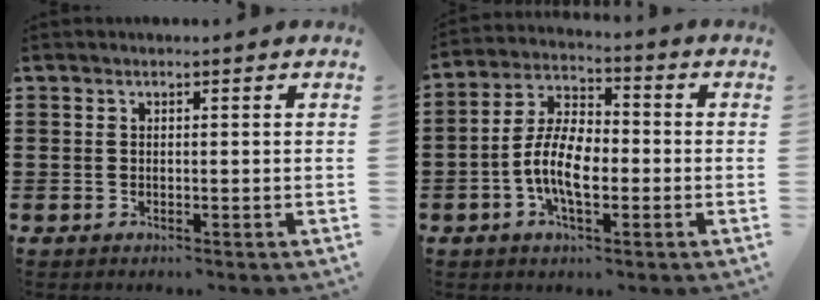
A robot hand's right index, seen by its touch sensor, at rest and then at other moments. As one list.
[{"total": 8.6, "force": [-2.2, 4.0, 7.2], "torque": [-0.164, -0.002, -0.048]}]